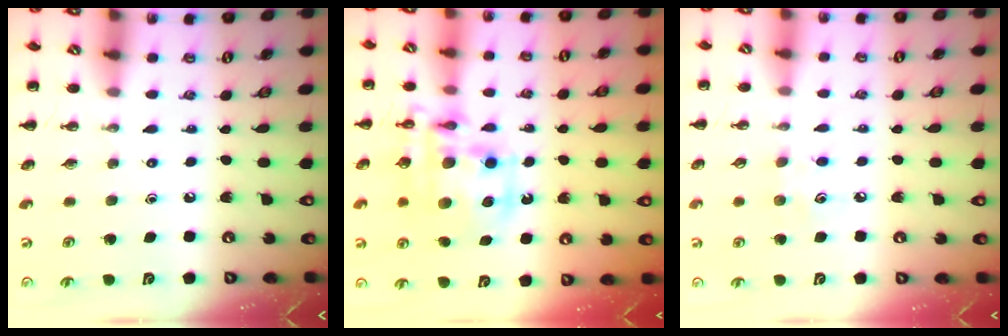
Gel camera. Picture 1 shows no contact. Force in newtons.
{"total": 13.2, "press": 13.0, "slide": 2.3}
{"total": 5.0, "press": 4.9, "slide": 1.3}